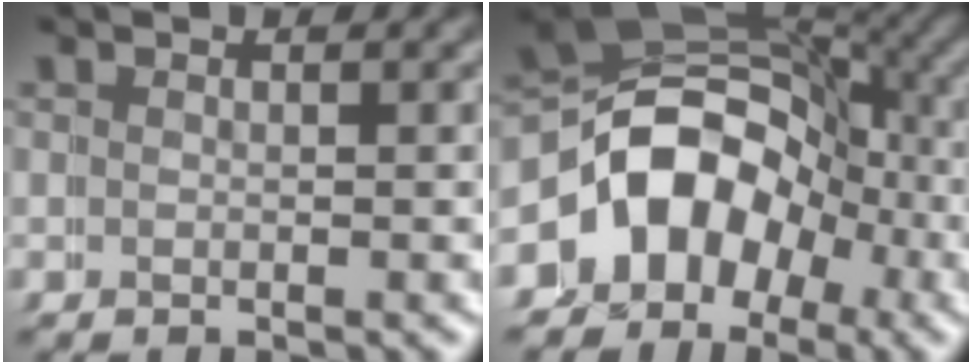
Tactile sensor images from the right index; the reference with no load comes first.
{"total": 14.0, "force": [-0.4, 11.7, 7.7], "torque": [-0.151, -0.022, -0.013]}